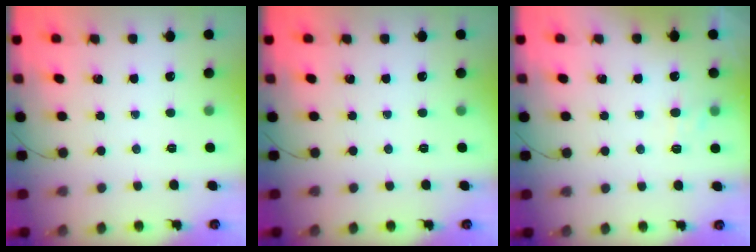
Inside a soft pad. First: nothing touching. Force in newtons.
{"total": 0.0}
{"total": 7.3, "press": 7.1, "slide": 1.5}